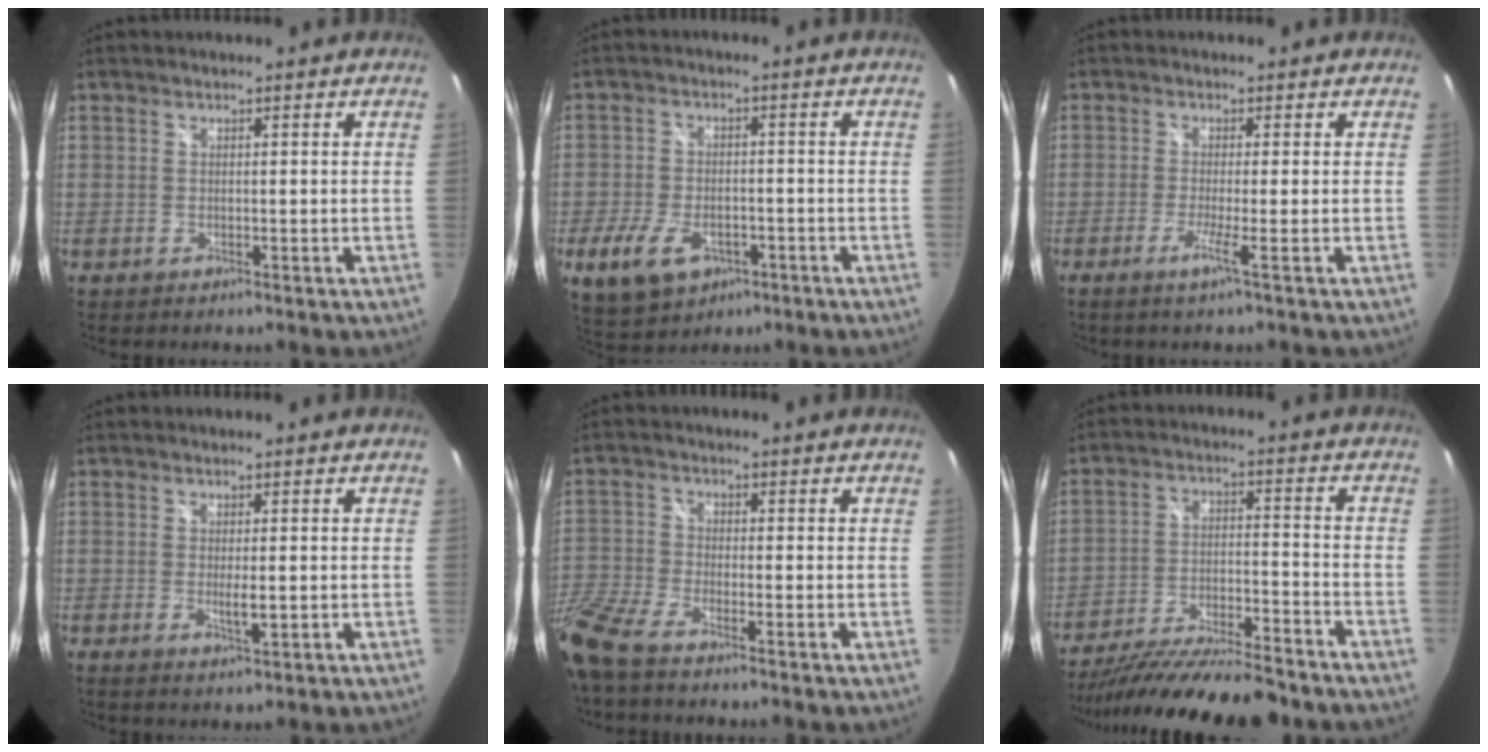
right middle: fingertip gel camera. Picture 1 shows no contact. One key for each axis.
{"total": 10.6, "fx": -5.1, "fy": 6.5, "fz": 6.7, "tx": -0.157, "ty": -0.015, "tz": -0.080}
{"total": 2.9, "fx": -1.5, "fy": -1.3, "fz": 2.2, "tx": -0.053, "ty": -0.007, "tz": -0.033}
{"total": 2.9, "fx": -0.4, "fy": 0.8, "fz": 2.7, "tx": -0.047, "ty": -0.005, "tz": -0.003}
{"total": 9.4, "fx": -7.6, "fy": 1.7, "fz": 5.2, "tx": -0.139, "ty": -0.022, "tz": -0.159}
{"total": 19.0, "fx": -16.6, "fy": 2.1, "fz": 9.1, "tx": -0.176, "ty": -0.038, "tz": -0.264}